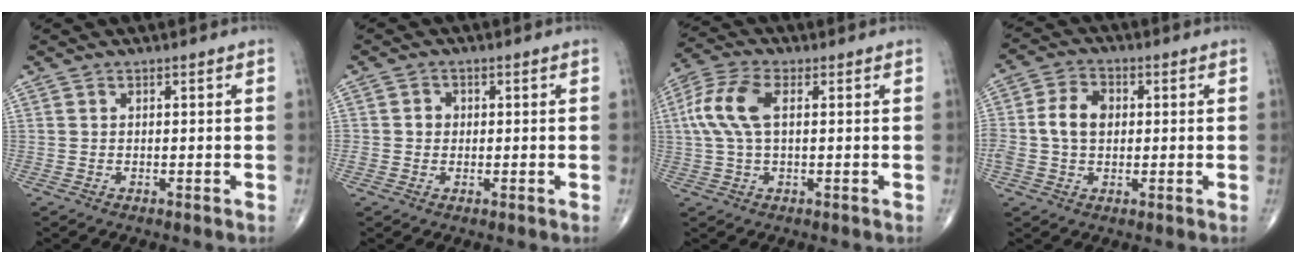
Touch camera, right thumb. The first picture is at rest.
{"total": 2.3, "force": [0.0, 2.1, 0.8], "torque": [0.001, 0.006, -0.002]}
{"total": 9.4, "force": [1.6, 4.7, 8.0], "torque": [-0.190, 0.023, 0.027]}
{"total": 7.7, "force": [0.3, 5.6, 5.3], "torque": [-0.100, 0.018, 0.003]}